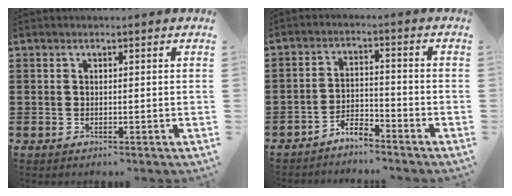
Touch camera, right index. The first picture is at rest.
{"total": 3.6, "force": [-3.5, 0.3, 0.5], "torque": [-0.015, 0.006, -0.073]}